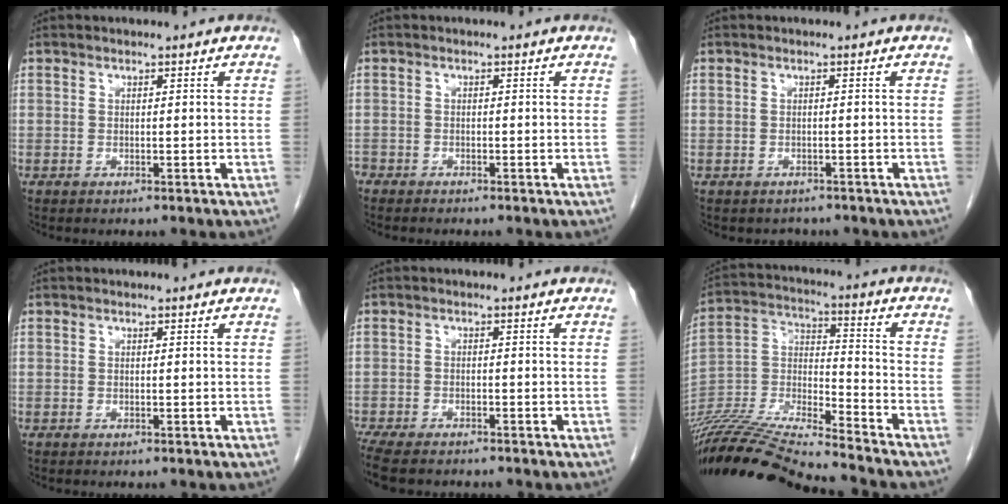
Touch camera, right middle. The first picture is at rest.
{"total": 2.1, "force": [-1.9, 0.6, 0.6], "torque": [-0.010, -0.004, -0.030]}
{"total": 2.0, "force": [-1.6, 1.1, -0.1], "torque": [-0.006, 0.002, -0.025]}
{"total": 0.0}
{"total": 8.8, "force": [-7.3, 2.5, 4.1], "torque": [-0.075, -0.014, -0.115]}
{"total": 20.3, "force": [-18.8, -0.5, 7.7], "torque": [-0.162, -0.015, -0.341]}